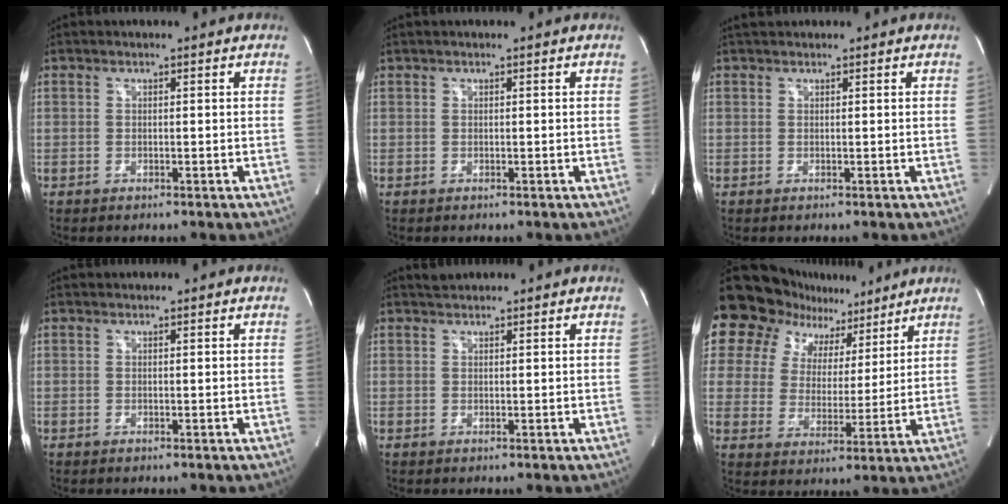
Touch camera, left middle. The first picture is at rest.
{"total": 0.0}
{"total": 1.6, "force": [1.5, 0.5, 0.5], "torque": [-0.012, 0.023, 0.028]}
{"total": 0.0}
{"total": 1.1, "force": [1.1, 0.3, 0.1], "torque": [-0.011, 0.011, 0.022]}
{"total": 18.8, "force": [13.1, 12.2, 5.8], "torque": [-0.130, 0.050, 0.204]}